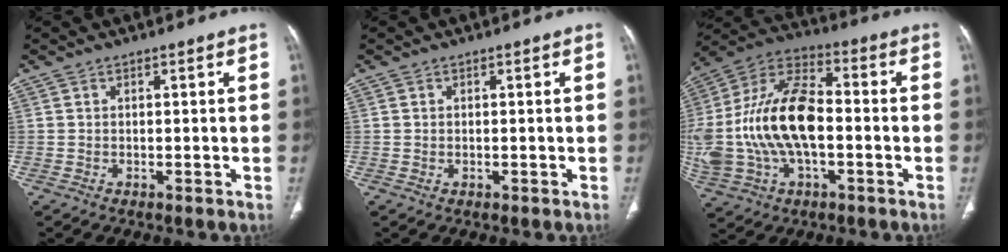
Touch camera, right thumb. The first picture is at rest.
{"total": 0.0}
{"total": 23.4, "force": [-1.9, 13.0, 19.3], "torque": [-0.414, 0.028, -0.030]}